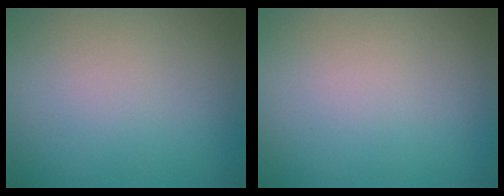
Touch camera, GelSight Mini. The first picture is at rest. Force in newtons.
{"total": 0.0}